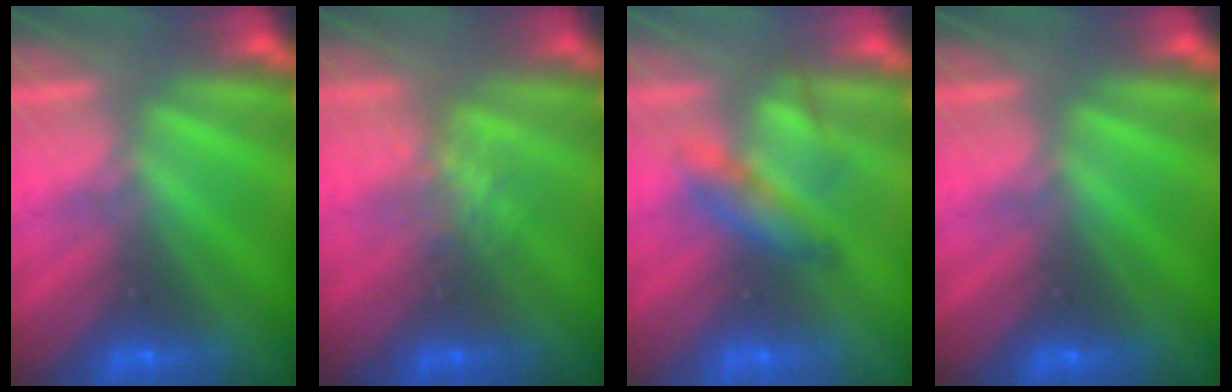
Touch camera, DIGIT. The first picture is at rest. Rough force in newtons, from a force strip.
{"total": 2.2}
{"total": 2.2}
{"total": 0.0}